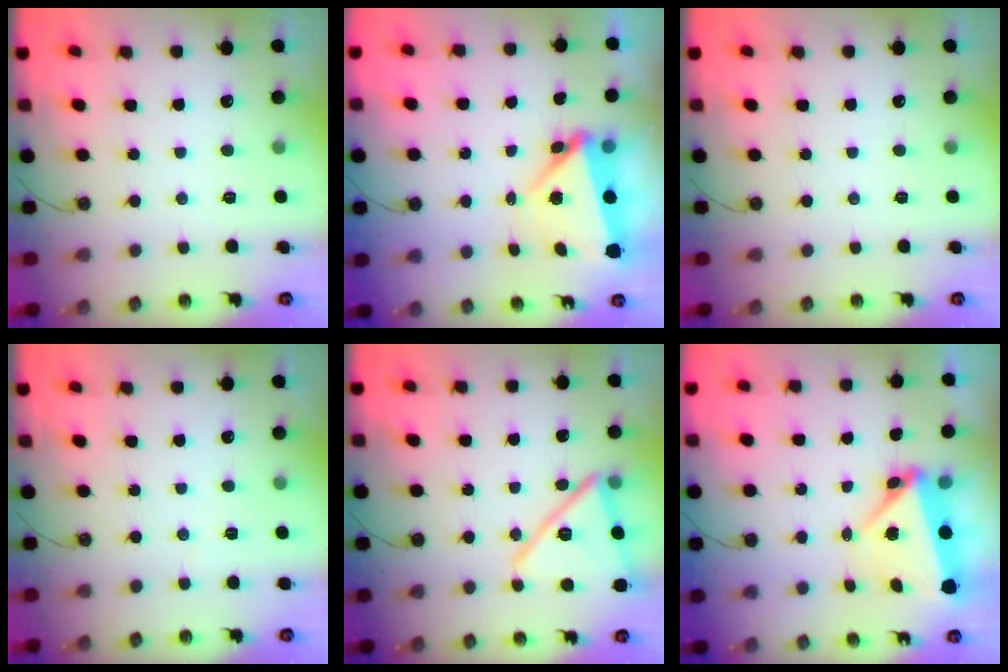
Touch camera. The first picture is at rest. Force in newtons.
{"total": 7.3, "press": 6.2, "slide": 3.9}
{"total": 0.0}
{"total": 1.6, "press": 1.4, "slide": 0.7}
{"total": 17.0, "press": 17.0, "slide": 1.1}
{"total": 7.0, "press": 6.9, "slide": 0.7}